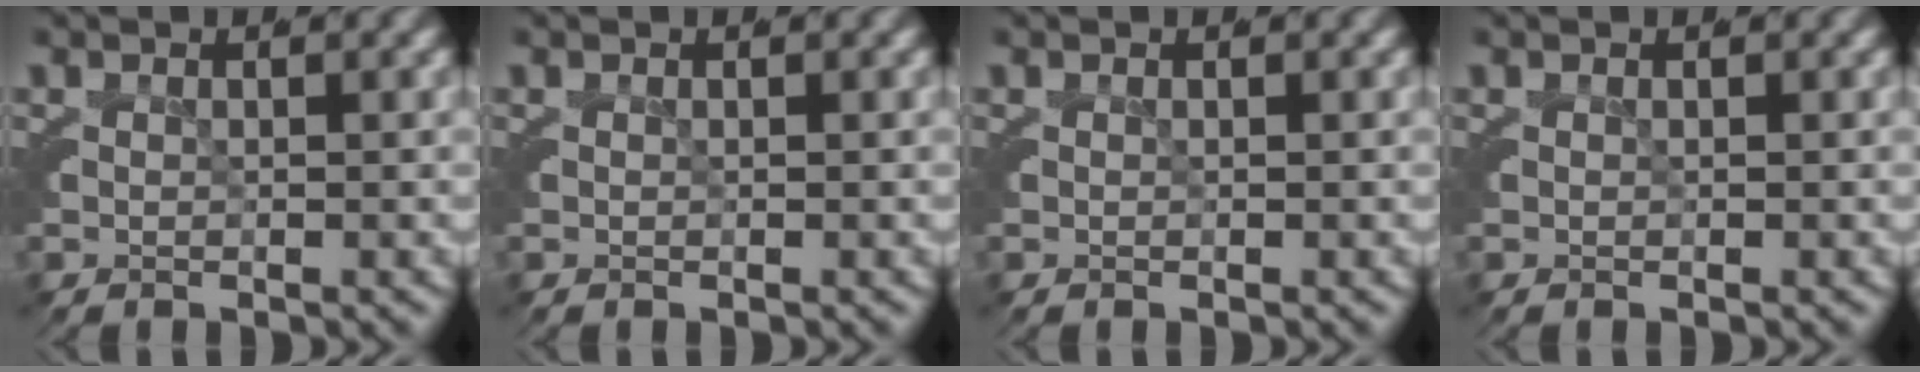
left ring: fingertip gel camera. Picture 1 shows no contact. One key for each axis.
{"total": 0.0}
{"total": 0.0}
{"total": 0.0}